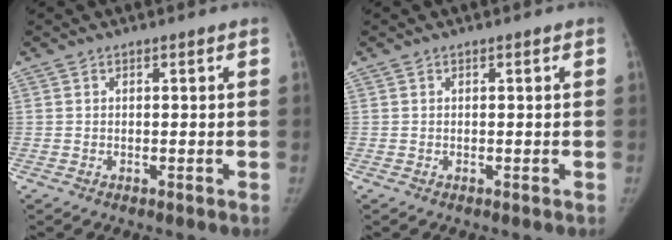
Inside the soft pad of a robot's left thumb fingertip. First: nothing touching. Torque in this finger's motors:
{"motor_torque": [0.03, 0.03, -0.08, 0.00, -0.02]}